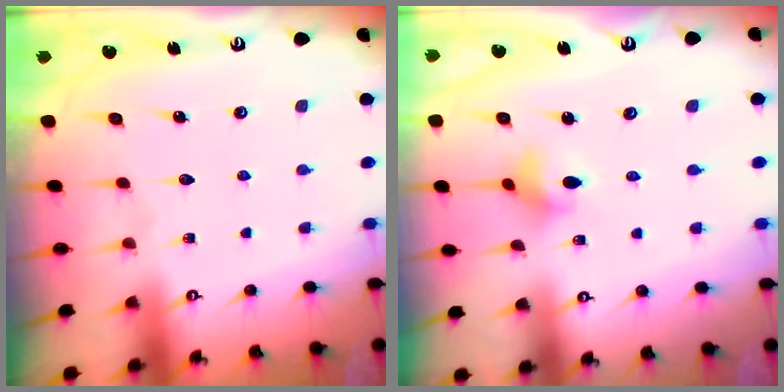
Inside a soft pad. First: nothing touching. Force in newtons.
{"total": 4.2, "press": 4.1, "slide": 0.6}